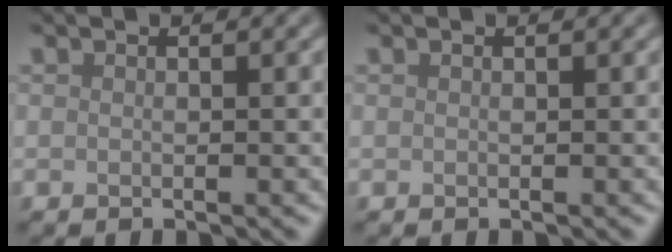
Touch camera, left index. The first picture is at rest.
{"total": 0.0}